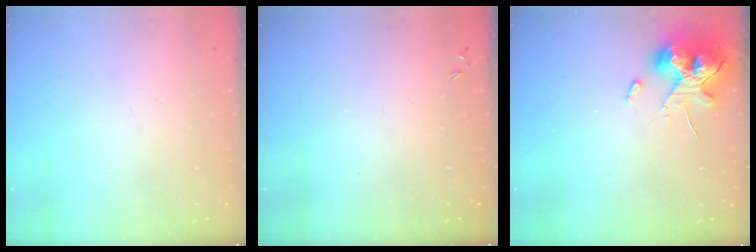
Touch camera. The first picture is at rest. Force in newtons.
{"total": 0.0}
{"total": 11.6, "press": 11.4, "slide": 1.9}